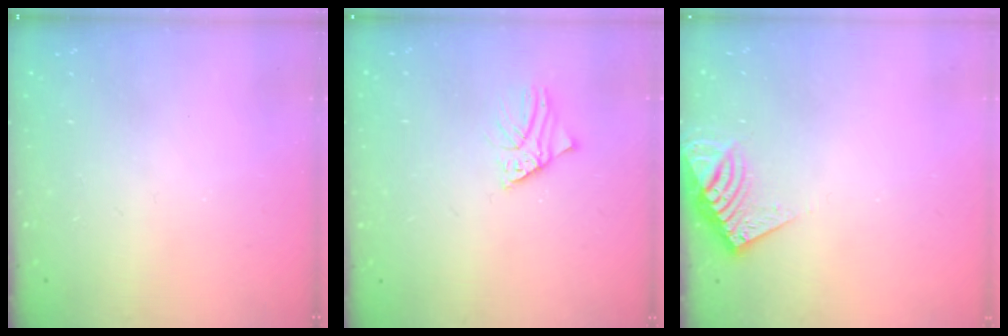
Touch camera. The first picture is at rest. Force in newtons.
{"total": 2.0, "press": 2.0, "slide": 0.2}
{"total": 8.5, "press": 8.4, "slide": 0.8}